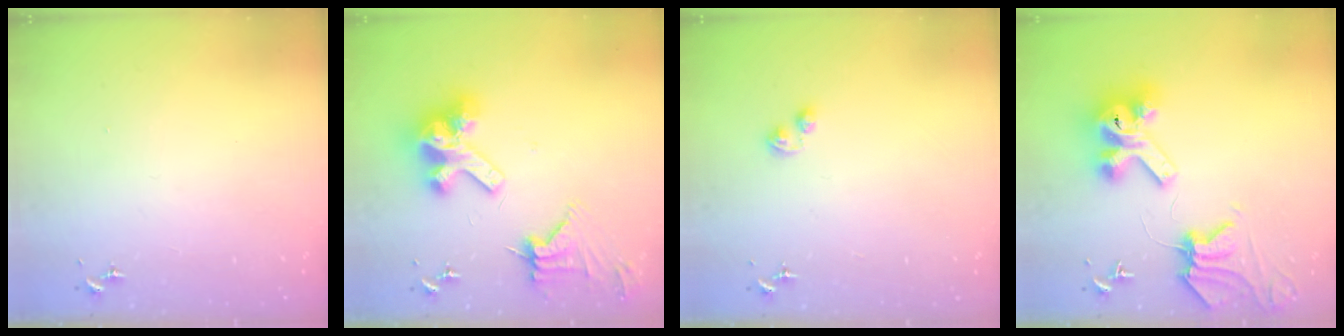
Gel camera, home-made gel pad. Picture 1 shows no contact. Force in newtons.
{"total": 15.6, "press": 15.4, "slide": 1.9}
{"total": 3.2, "press": 3.2, "slide": 0.4}
{"total": 14.4, "press": 14.2, "slide": 1.8}